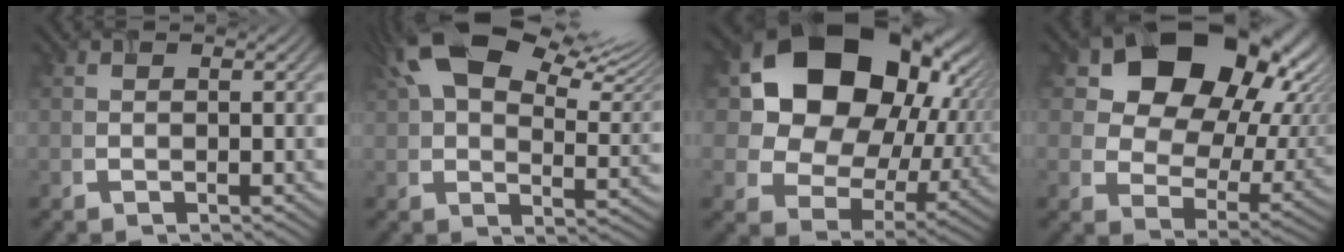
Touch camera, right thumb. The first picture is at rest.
{"total": 16.0, "force": [9.0, 7.3, 10.9], "torque": [-0.215, 0.020, 0.147]}
{"total": 17.1, "force": [4.8, 13.2, 9.9], "torque": [-0.170, -0.001, 0.108]}
{"total": 18.3, "force": [8.2, 13.0, 10.0], "torque": [-0.165, 0.027, 0.155]}